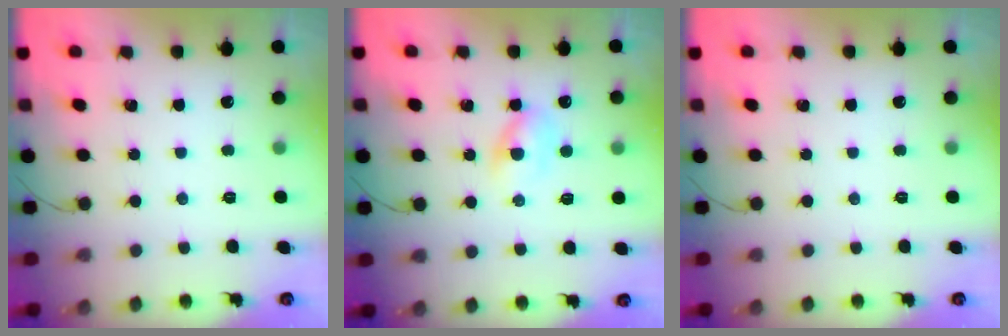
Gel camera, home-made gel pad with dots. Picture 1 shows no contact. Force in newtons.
{"total": 3.3, "press": 3.1, "slide": 1.1}
{"total": 0.0}